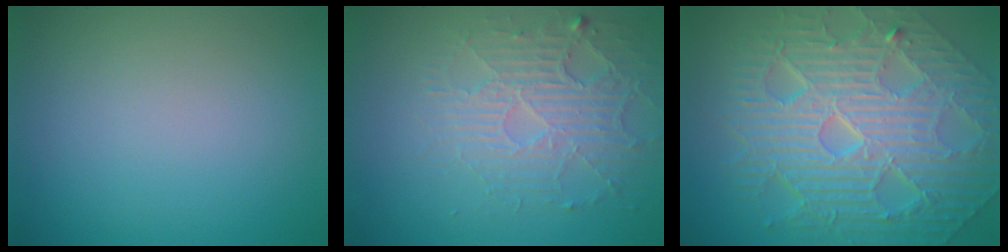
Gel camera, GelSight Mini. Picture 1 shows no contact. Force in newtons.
{"total": 3.8, "press": 3.4, "slide": 1.8}
{"total": 11.7, "press": 7.8, "slide": 8.8}